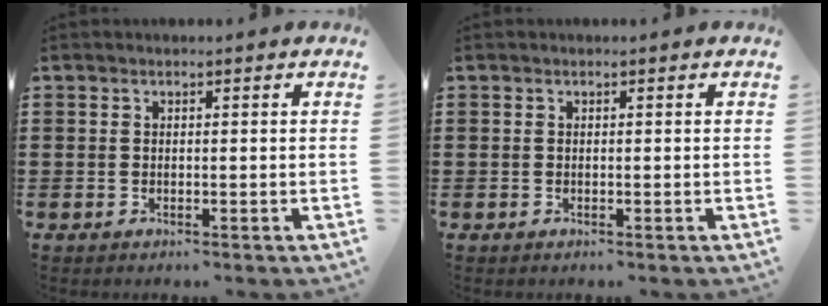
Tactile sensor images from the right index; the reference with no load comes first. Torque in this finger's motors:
{"motor_torque": [0.00, 0.00, 0.00, 0.00]}